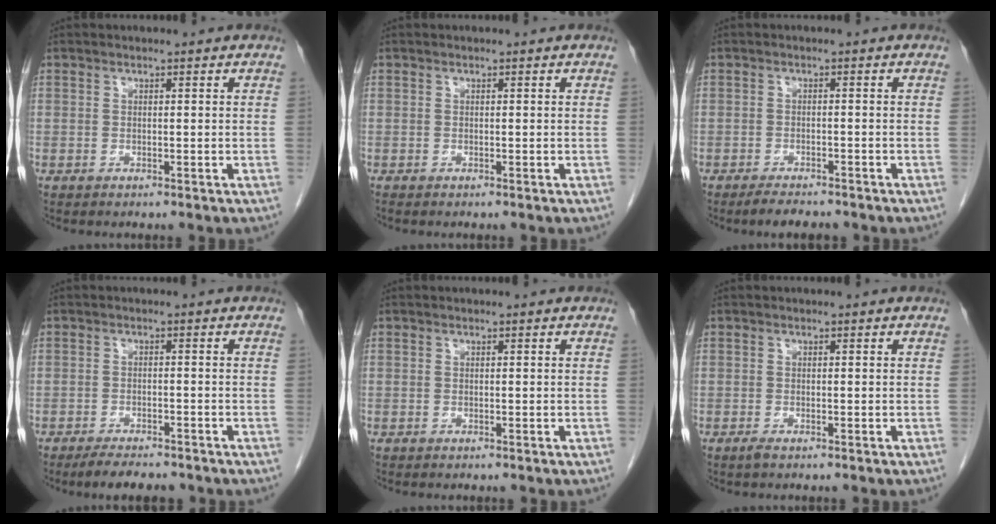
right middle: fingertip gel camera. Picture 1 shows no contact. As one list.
[{"total": 0.0}, {"total": 3.8, "force": [-3.3, 1.0, 1.6], "torque": [-0.029, -0.006, -0.051]}, {"total": 5.7, "force": [-4.9, 1.4, 2.5], "torque": [-0.038, -0.009, -0.075]}, {"total": 0.0}, {"total": 0.8, "force": [-0.6, 0.1, 0.5], "torque": [-0.013, -0.002, -0.010]}]